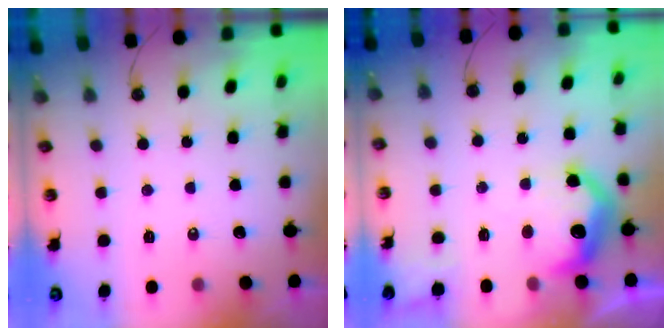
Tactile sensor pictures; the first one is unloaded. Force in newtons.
{"total": 13.8, "press": 13.7, "slide": 0.8}